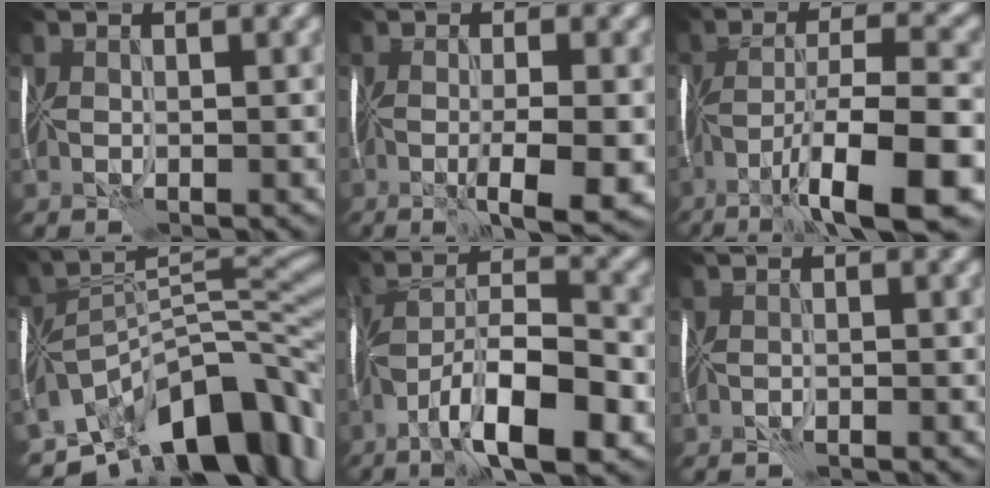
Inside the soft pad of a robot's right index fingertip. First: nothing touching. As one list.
[{"total": 5.3, "force": [-1.8, 0.7, 5.0], "torque": [-0.078, -0.008, -0.031]}, {"total": 11.2, "force": [-6.2, 2.1, 9.2], "torque": [-0.150, 0.010, -0.102]}, {"total": 13.9, "force": [-8.6, 5.3, 9.4], "torque": [-0.154, 0.015, -0.147]}, {"total": 10.2, "force": [-5.4, 2.9, 8.1], "torque": [-0.138, 0.012, -0.101]}, {"total": 1.1, "force": [-0.9, -0.6, -0.3], "torque": [0.004, 0.001, -0.023]}]